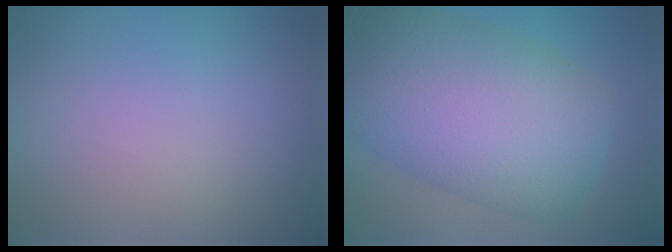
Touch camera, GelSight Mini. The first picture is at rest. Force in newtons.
{"total": 11.5, "press": 11.5, "slide": 0.2}